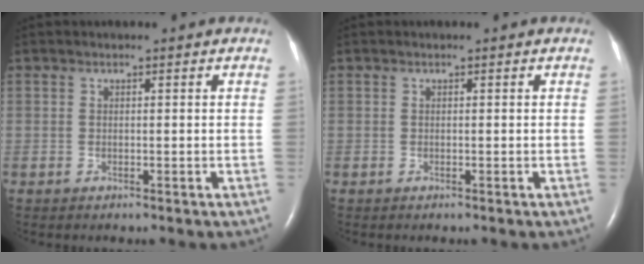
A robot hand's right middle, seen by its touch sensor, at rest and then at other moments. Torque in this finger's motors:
{"motor_torque": [0.06, 0.01, 0.01, 0.00]}